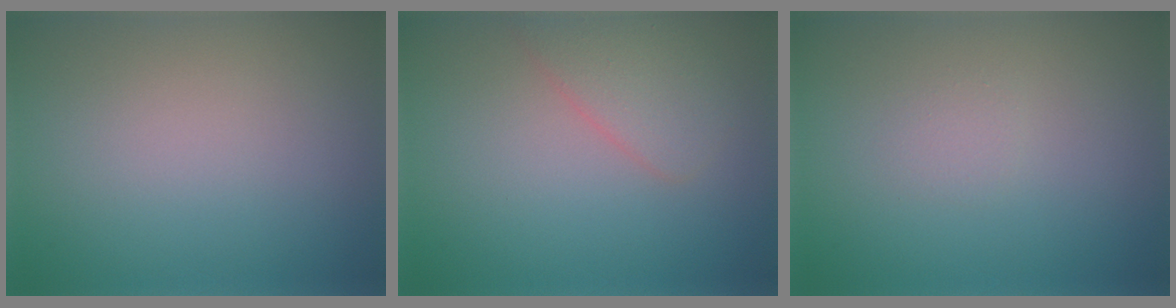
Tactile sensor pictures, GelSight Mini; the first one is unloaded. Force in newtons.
{"total": 2.6, "press": 2.6, "slide": 0.1}
{"total": 0.7, "press": 0.7, "slide": 0.0}